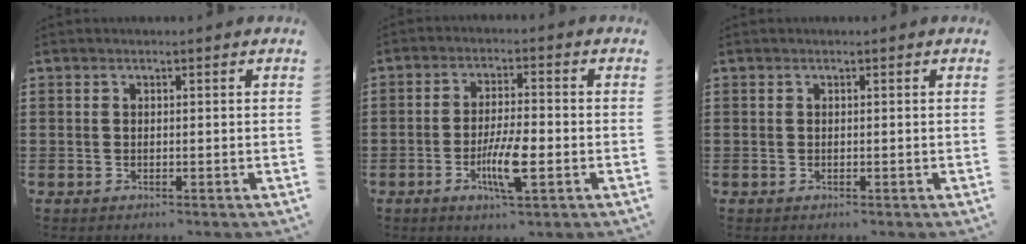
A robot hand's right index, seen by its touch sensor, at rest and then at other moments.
{"total": 7.2, "force": [-2.5, 1.6, 6.6], "torque": [-0.127, -0.009, -0.044]}
{"total": 0.0}